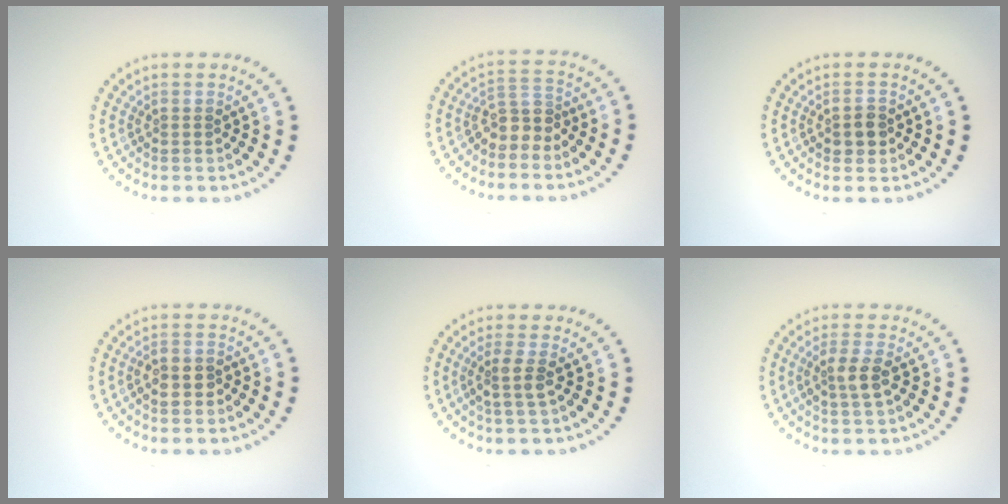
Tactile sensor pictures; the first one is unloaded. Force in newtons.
{"total": 2.6, "press": 2.1, "slide": 1.6}
{"total": 1.6, "press": 1.6, "slide": 0.4}
{"total": 2.0, "press": 1.9, "slide": 0.6}
{"total": 1.9, "press": 1.5, "slide": 1.1}
{"total": 2.4, "press": 2.3, "slide": 0.6}